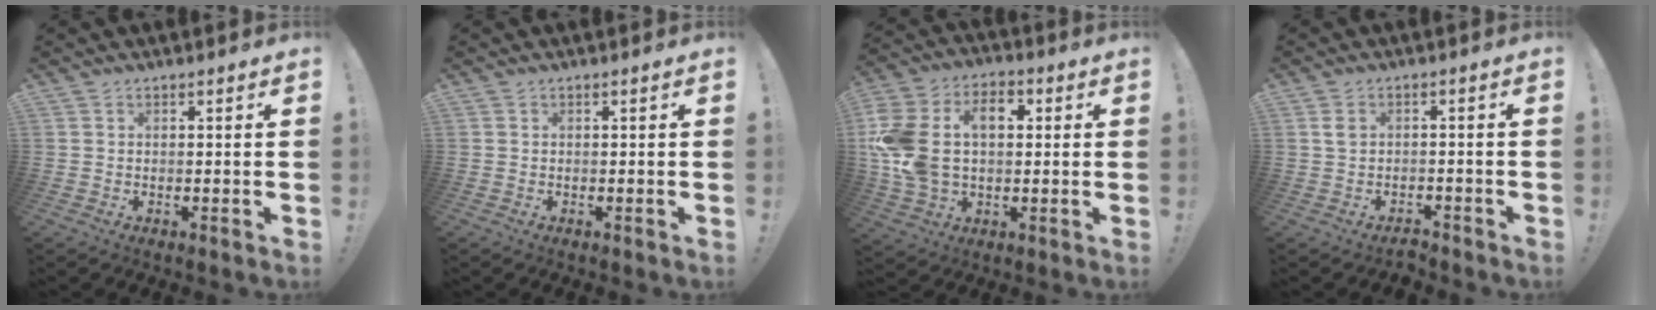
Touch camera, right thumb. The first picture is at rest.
{"total": 0.0}
{"total": 18.9, "force": [3.4, 13.0, 13.4], "torque": [-0.271, 0.002, 0.061]}
{"total": 2.5, "force": [-1.2, 1.7, 1.3], "torque": [-0.023, 0.007, -0.023]}